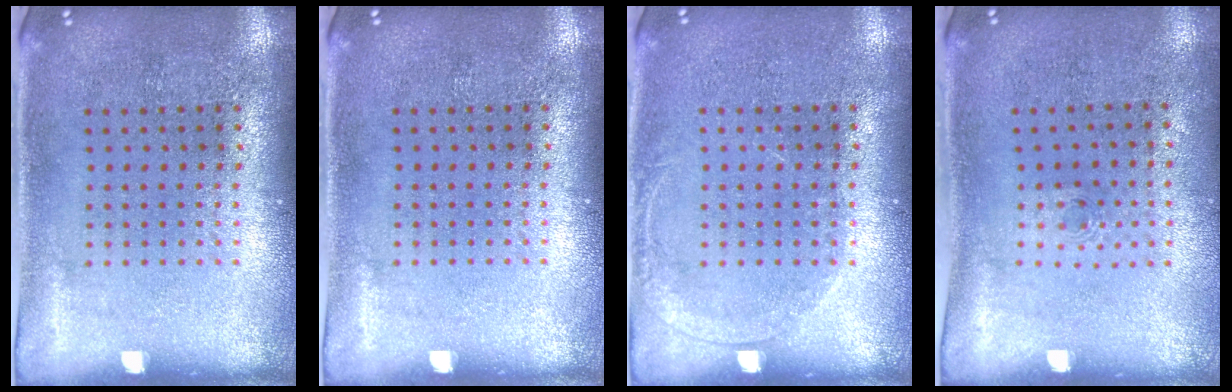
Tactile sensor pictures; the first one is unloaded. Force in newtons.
{"total": 0.0}
{"total": 1.0, "press": 1.0, "slide": 0.2}
{"total": 0.6, "press": 0.3, "slide": 0.5}